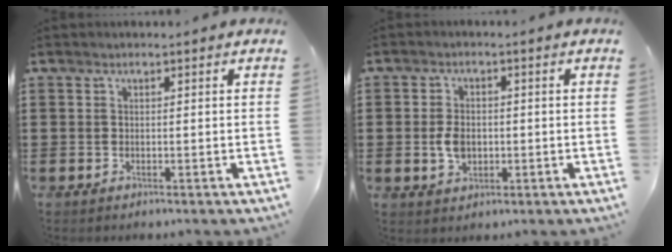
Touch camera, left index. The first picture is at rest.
{"total": 4.0, "force": [-0.3, 2.7, 3.0], "torque": [-0.059, -0.001, -0.008]}